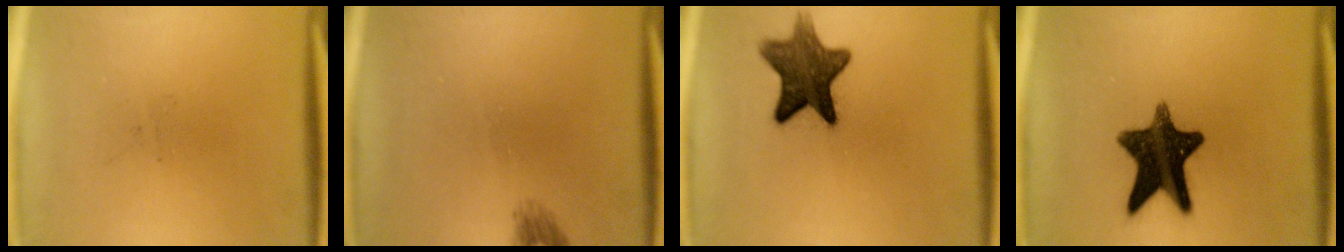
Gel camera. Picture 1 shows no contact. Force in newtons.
{"total": 1.3}
{"total": 10.7}
{"total": 13.5}